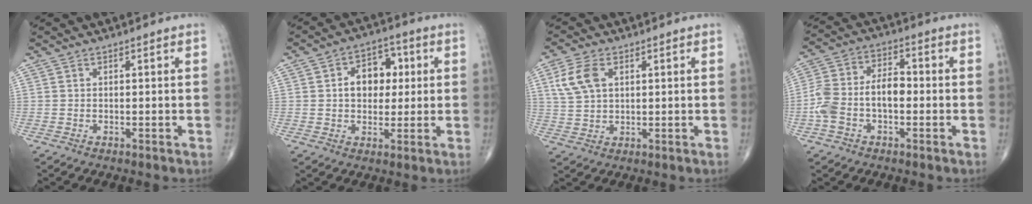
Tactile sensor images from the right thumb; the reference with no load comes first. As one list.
[{"total": 8.9, "force": [1.2, 6.5, 5.9], "torque": [-0.048, 0.016, 0.013]}, {"total": 6.8, "force": [2.3, 4.2, 4.8], "torque": [-0.099, 0.002, 0.048]}, {"total": 10.6, "force": [-2.1, 6.2, 8.4], "torque": [-0.169, 0.040, -0.044]}]